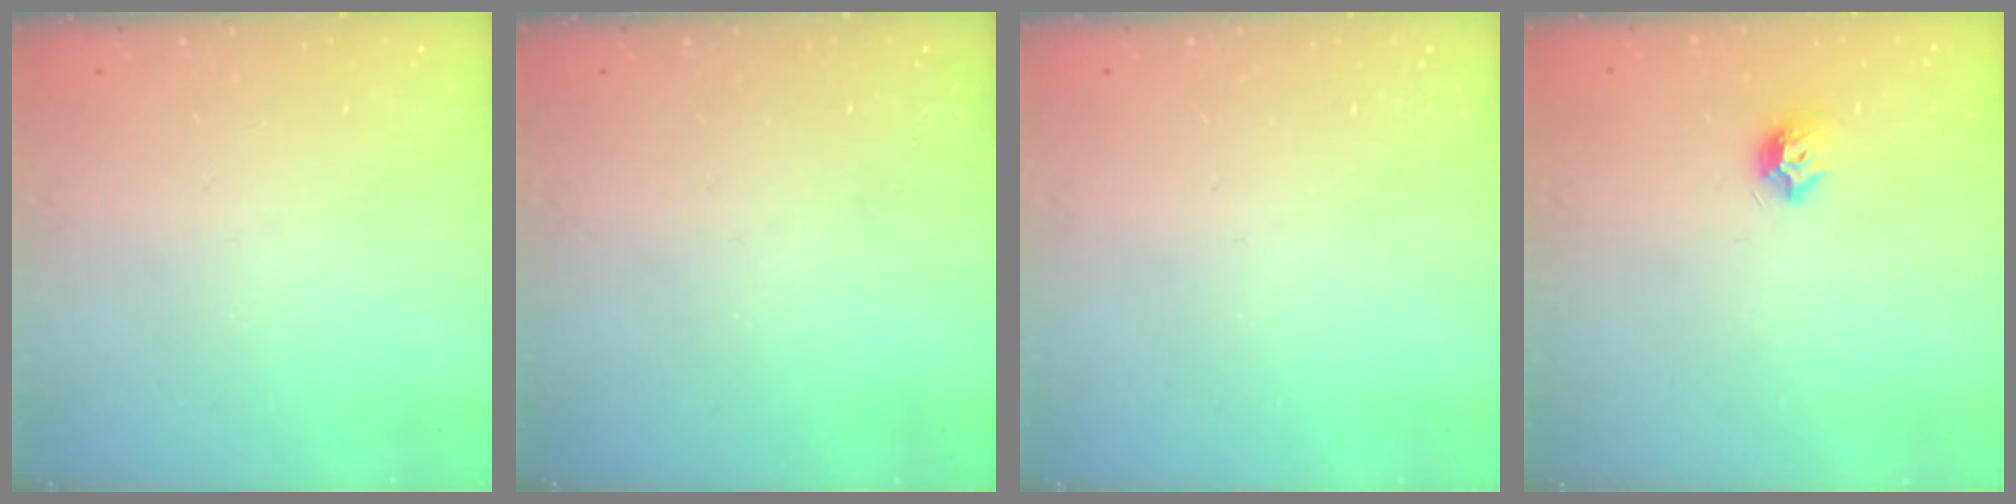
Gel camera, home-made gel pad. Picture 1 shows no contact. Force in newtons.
{"total": 0.0}
{"total": 0.0}
{"total": 7.9, "press": 7.9, "slide": 0.8}